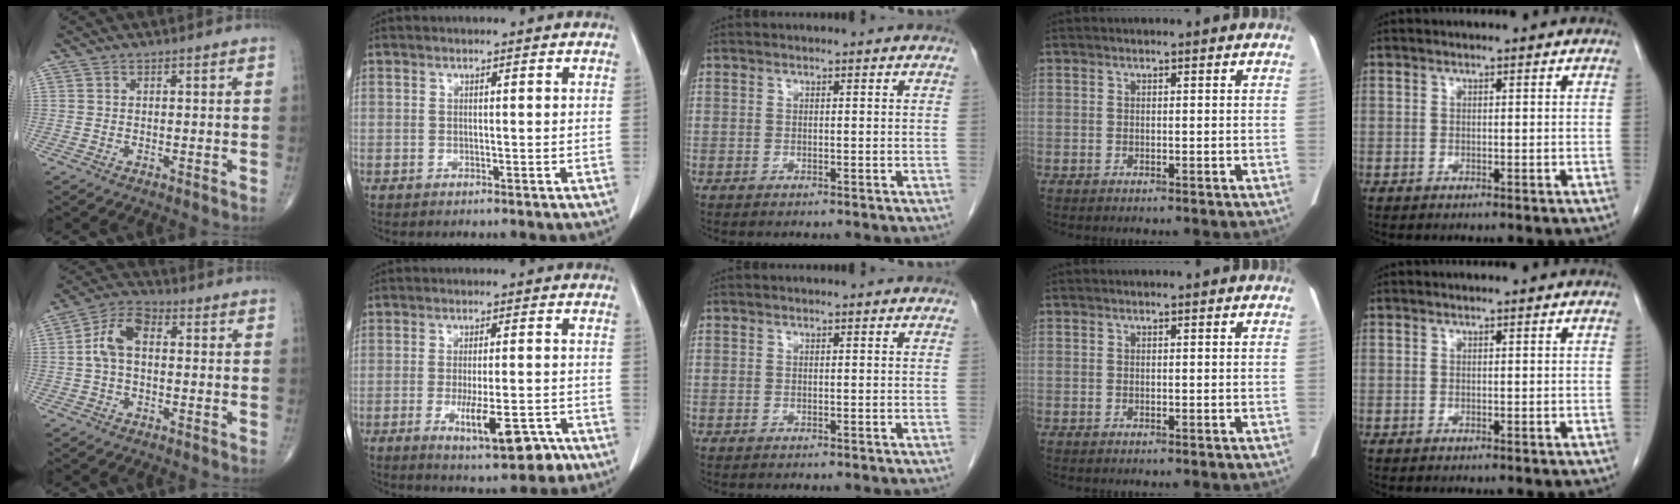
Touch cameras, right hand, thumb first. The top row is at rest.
{"thumb": {"total": 7.9, "force": [0.4, 4.7, 6.3], "torque": [-0.119, 0.026, -0.002]}, "index": {"total": 8.8, "force": [-4.0, 2.2, 7.5], "torque": [-0.116, -0.011, -0.054]}}